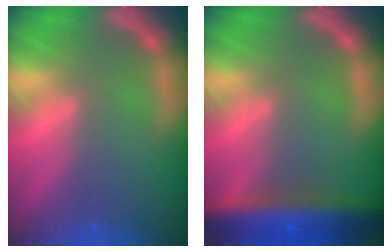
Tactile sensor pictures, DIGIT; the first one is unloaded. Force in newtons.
{"total": 9.0}